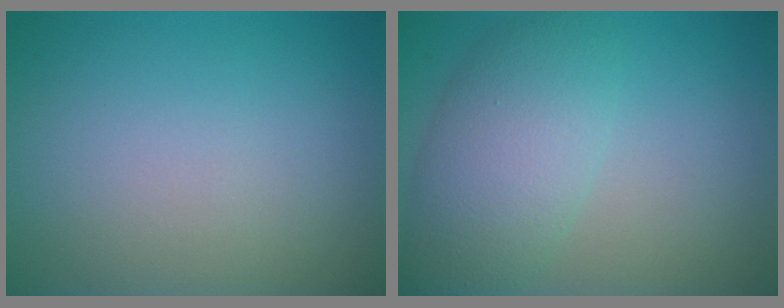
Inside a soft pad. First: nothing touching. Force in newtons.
{"total": 5.7, "press": 5.7, "slide": 0.2}